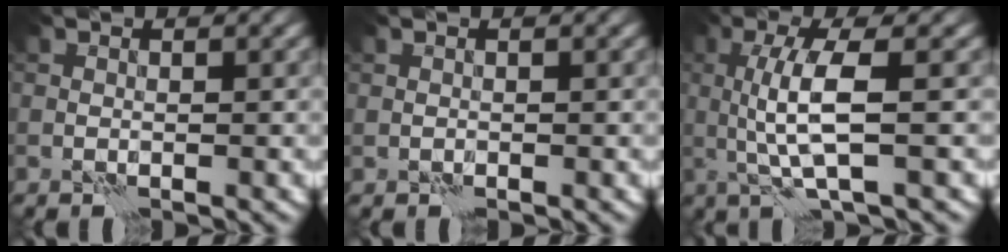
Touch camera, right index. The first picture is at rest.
{"total": 0.0}
{"total": 4.8, "force": [0.3, 1.1, 4.7], "torque": [-0.098, 0.004, 0.010]}